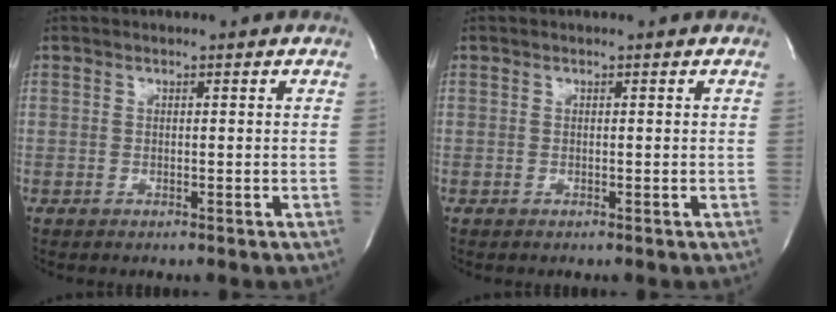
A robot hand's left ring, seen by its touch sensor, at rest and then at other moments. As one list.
[{"total": 0.0}]